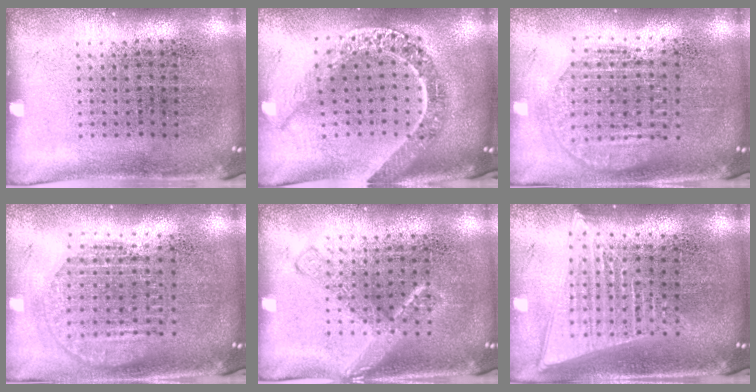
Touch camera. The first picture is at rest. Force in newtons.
{"total": 2.5, "press": 2.0, "slide": 1.4}
{"total": 1.9, "press": 1.5, "slide": 1.0}
{"total": 1.9, "press": 1.5, "slide": 1.0}
{"total": 2.3, "press": 2.3, "slide": 0.3}
{"total": 2.0, "press": 1.7, "slide": 1.1}